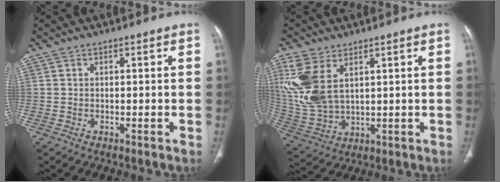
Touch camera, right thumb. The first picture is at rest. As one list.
[{"total": 13.2, "force": [4.8, 7.7, 9.6], "torque": [-0.224, -0.010, 0.113]}]